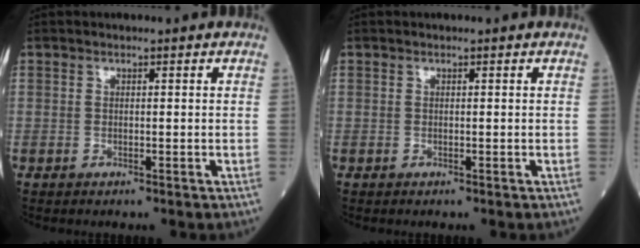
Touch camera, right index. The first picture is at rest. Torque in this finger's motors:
{"motor_torque": [0.03, 0.01, 0.00, -0.01]}